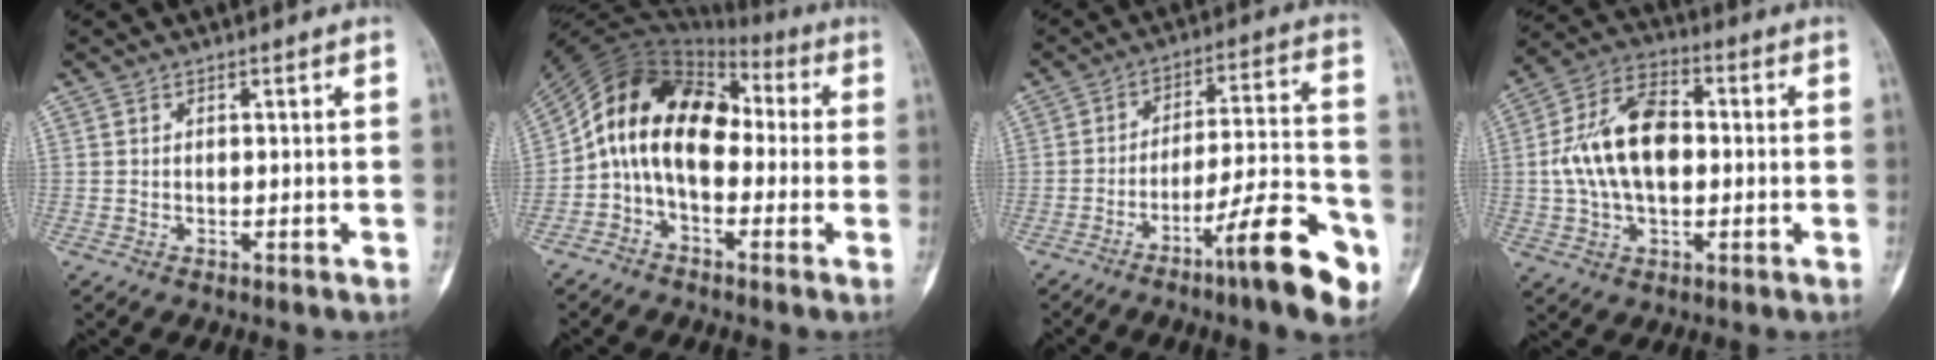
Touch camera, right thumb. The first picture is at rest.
{"total": 14.0, "force": [-0.9, 9.2, 10.5], "torque": [-0.161, 0.062, -0.030]}
{"total": 16.7, "force": [-8.6, 3.1, 14.0], "torque": [-0.199, 0.055, -0.127]}
{"total": 14.9, "force": [0.3, 9.1, 11.8], "torque": [-0.205, 0.027, 0.000]}